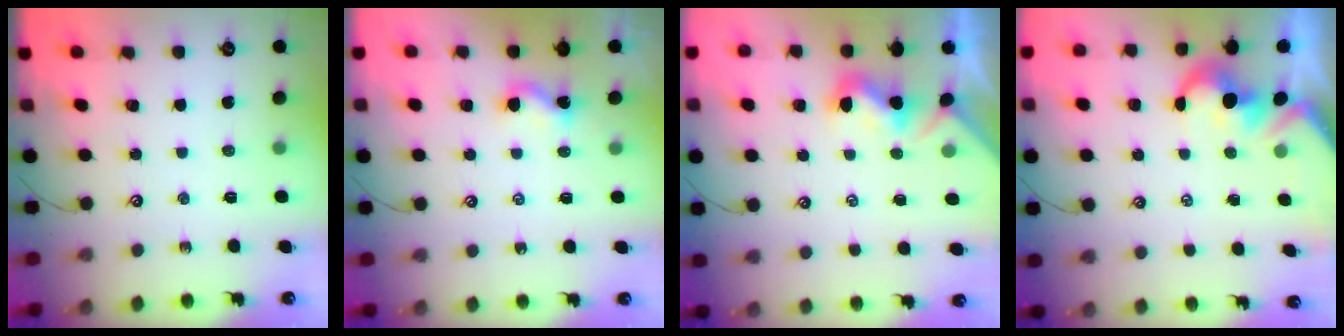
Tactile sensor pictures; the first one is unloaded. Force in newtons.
{"total": 2.7, "press": 2.7, "slide": 0.3}
{"total": 1.3, "press": 1.2, "slide": 0.6}
{"total": 1.7, "press": 1.5, "slide": 0.8}